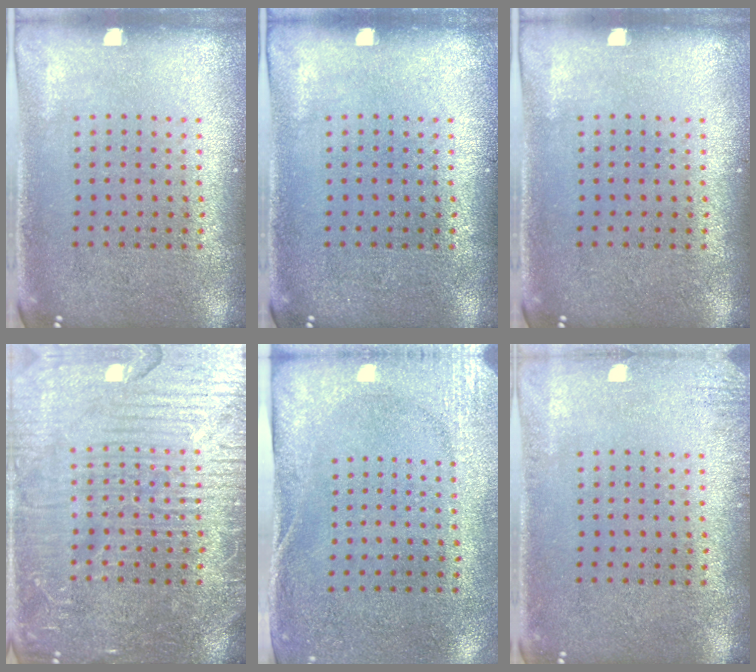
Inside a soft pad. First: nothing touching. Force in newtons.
{"total": 0.0}
{"total": 0.0}
{"total": 7.2, "press": 7.1, "slide": 0.9}
{"total": 2.7, "press": 2.2, "slide": 1.7}
{"total": 1.4, "press": 1.4, "slide": 0.2}